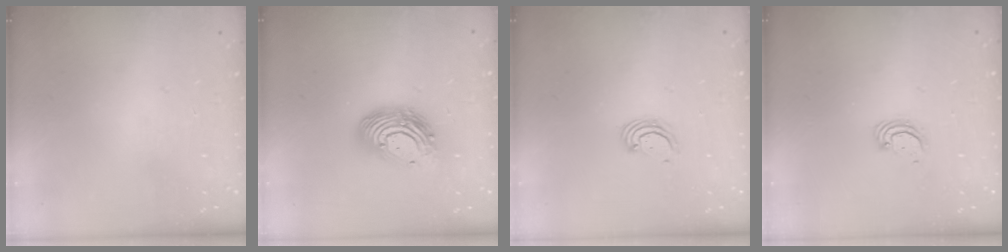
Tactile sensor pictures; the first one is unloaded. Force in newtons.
{"total": 14.0, "press": 14.0, "slide": 1.1}
{"total": 2.8, "press": 2.8, "slide": 0.3}
{"total": 2.9, "press": 2.9, "slide": 0.3}